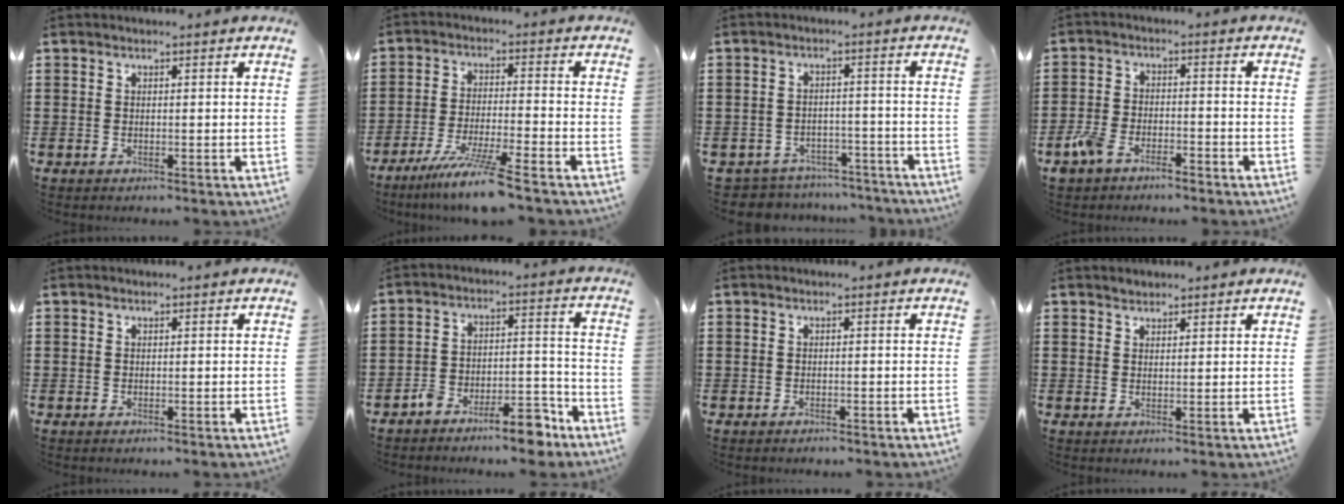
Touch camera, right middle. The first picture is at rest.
{"total": 7.8, "force": [-6.2, -0.6, 4.6], "torque": [-0.088, -0.018, -0.118]}
{"total": 4.2, "force": [-4.1, 0.6, -0.2], "torque": [-0.004, 0.006, -0.089]}
{"total": 4.6, "force": [-3.9, 1.6, 2.0], "torque": [-0.061, 0.003, -0.083]}
{"total": 0.0}
{"total": 8.3, "force": [-7.3, 2.1, 3.4], "torque": [-0.042, 0.029, -0.133]}
{"total": 0.8, "force": [-0.7, 0.2, 0.0], "torque": [-0.001, 0.002, -0.017]}
{"total": 1.2, "force": [1.1, 0.3, -0.4], "torque": [0.003, 0.001, 0.023]}